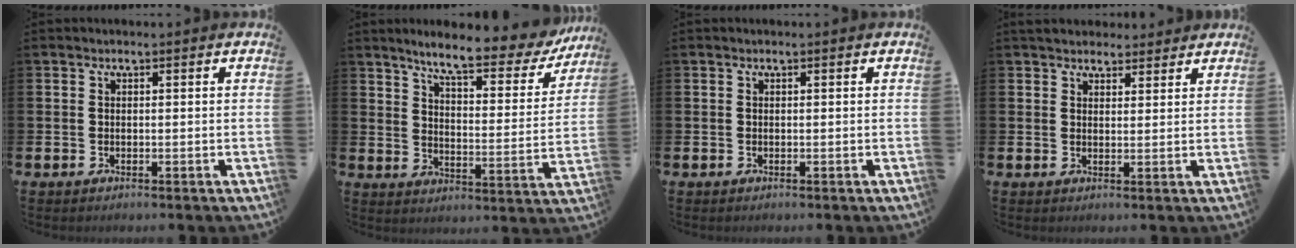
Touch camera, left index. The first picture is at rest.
{"total": 7.9, "force": [6.9, 1.3, 3.6], "torque": [-0.084, -0.047, 0.112]}
{"total": 0.0}
{"total": 3.8, "force": [3.5, 1.3, 0.2], "torque": [-0.002, -0.012, 0.063]}